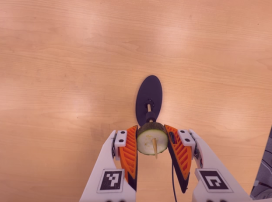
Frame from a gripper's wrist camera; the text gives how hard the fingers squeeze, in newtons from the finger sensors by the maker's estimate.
{"total": 11.6, "left": 11.0, "right": 12.3}